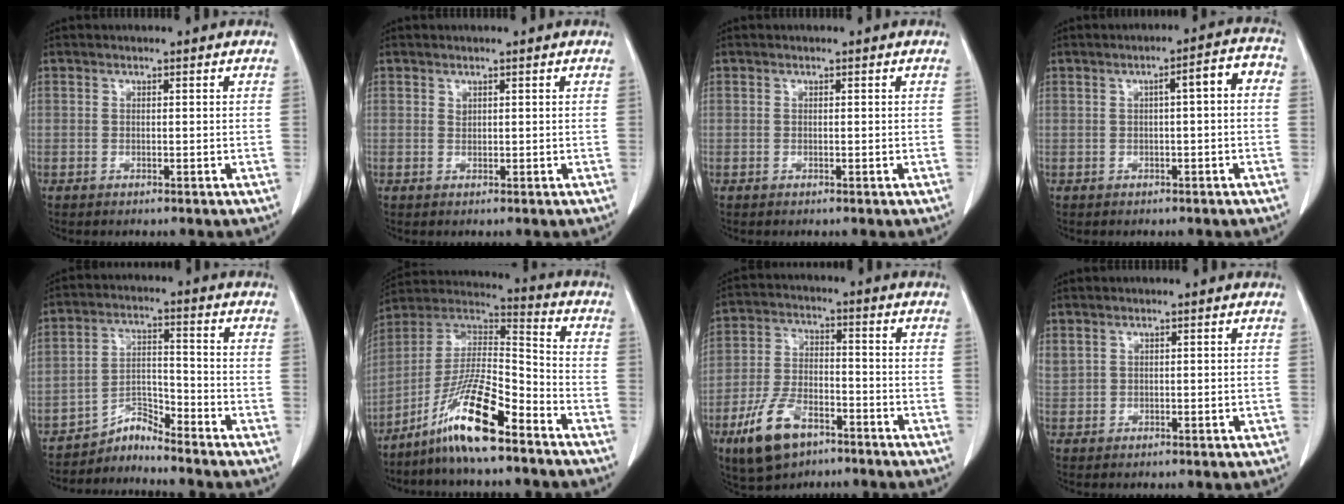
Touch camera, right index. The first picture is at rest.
{"total": 0.5, "force": [0.4, 0.3, 0.1], "torque": [0.001, 0.000, 0.008]}
{"total": 0.0}
{"total": 4.6, "force": [0.2, 0.8, 4.6], "torque": [-0.058, 0.021, -0.001]}
{"total": 4.2, "force": [-4.1, 0.0, -0.6], "torque": [0.017, 0.013, -0.071]}
{"total": 13.8, "force": [-9.1, 1.7, 10.2], "torque": [-0.198, 0.006, -0.170]}
{"total": 10.6, "force": [-6.4, 5.1, 6.8], "torque": [-0.149, -0.002, -0.116]}
{"total": 2.7, "force": [1.1, 1.5, 2.0], "torque": [-0.056, 0.021, 0.040]}